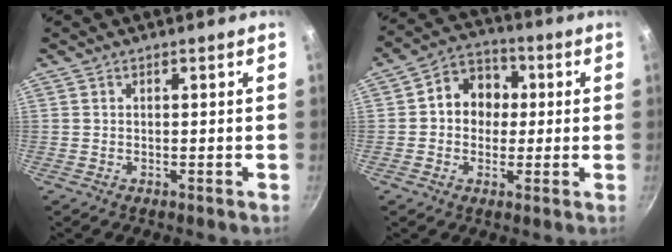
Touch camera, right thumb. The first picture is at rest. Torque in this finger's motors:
{"motor_torque": [-0.01, 0.36, -0.02, 0.03, 0.05]}